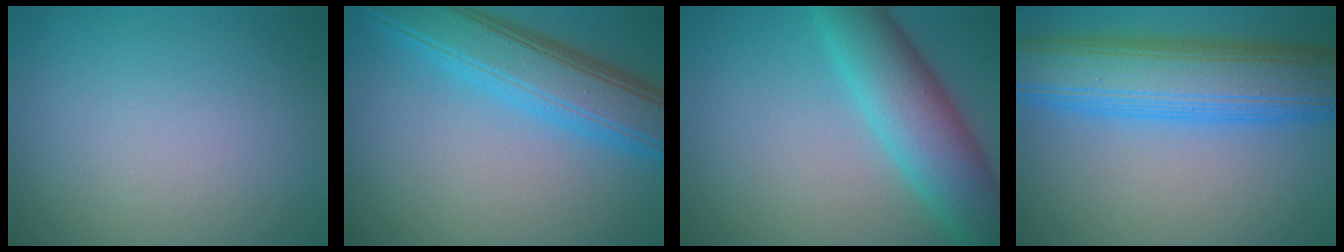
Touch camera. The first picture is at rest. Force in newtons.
{"total": 7.3, "press": 7.3, "slide": 0.3}
{"total": 7.8, "press": 7.8, "slide": 0.3}
{"total": 10.4, "press": 10.4, "slide": 0.4}